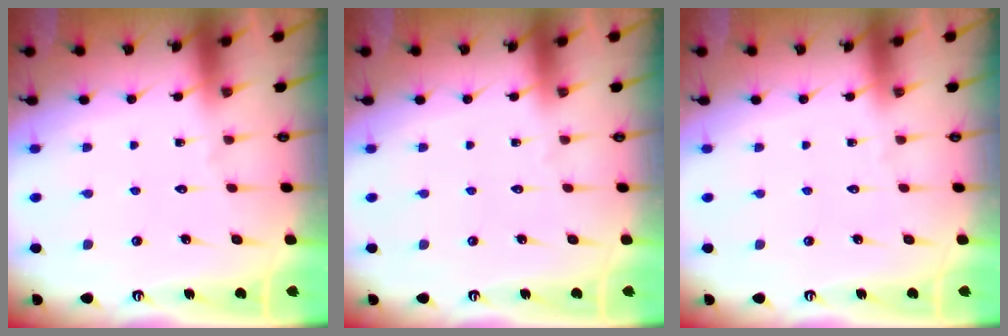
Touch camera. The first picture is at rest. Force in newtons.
{"total": 0.0}
{"total": 0.0}